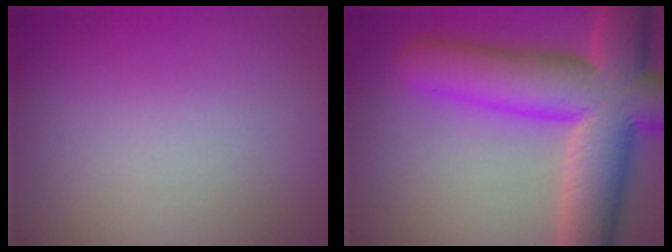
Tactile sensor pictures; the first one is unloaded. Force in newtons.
{"total": 12.7, "press": 12.7, "slide": 0.5}